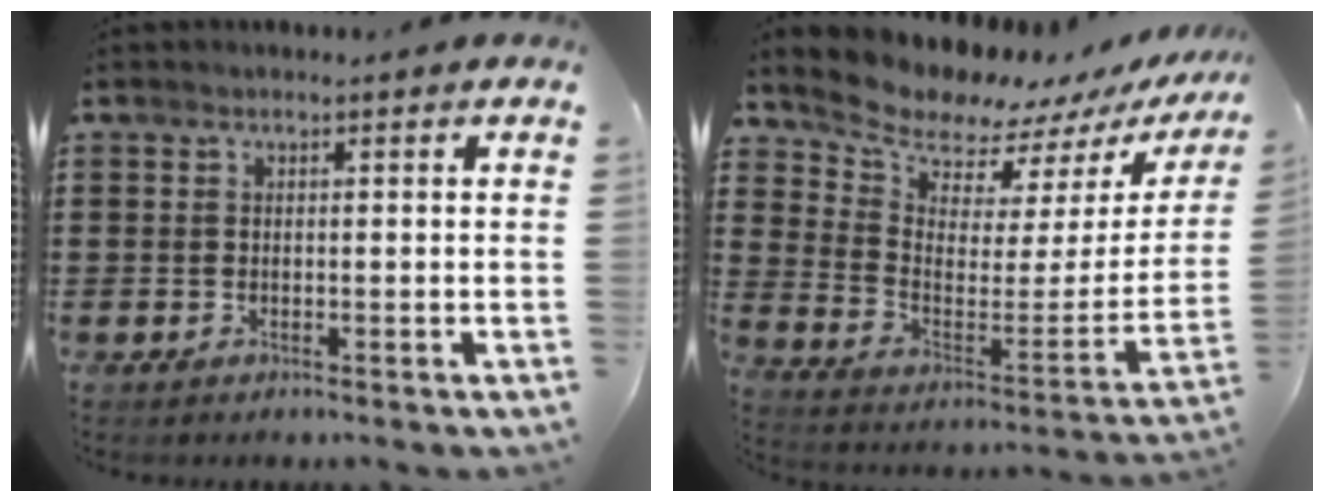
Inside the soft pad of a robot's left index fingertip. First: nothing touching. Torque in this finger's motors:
{"motor_torque": [2.14, 0.00, 1.05, 0.15]}